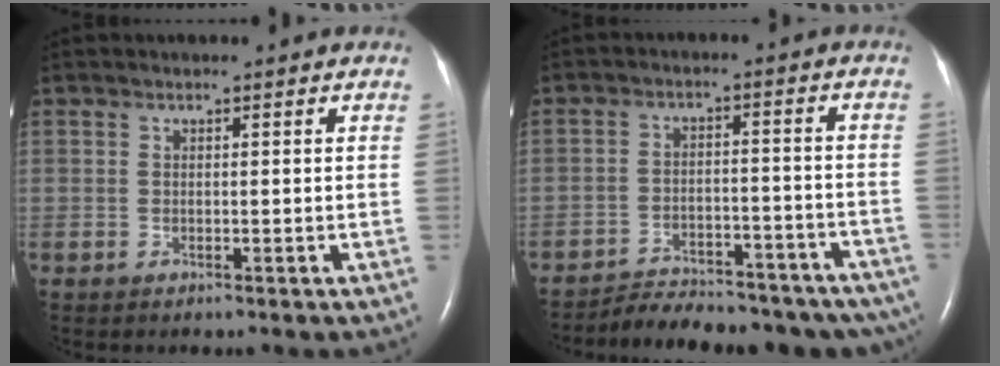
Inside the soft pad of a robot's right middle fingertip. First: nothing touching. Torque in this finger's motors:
{"motor_torque": [1.08, -1.07, 0.14, 0.06]}